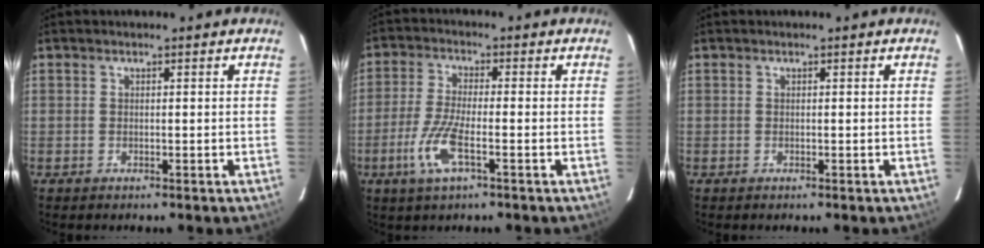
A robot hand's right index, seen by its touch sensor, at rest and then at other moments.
{"total": 7.0, "force": [-3.0, 1.2, 6.3], "torque": [-0.138, -0.011, -0.059]}
{"total": 0.0}